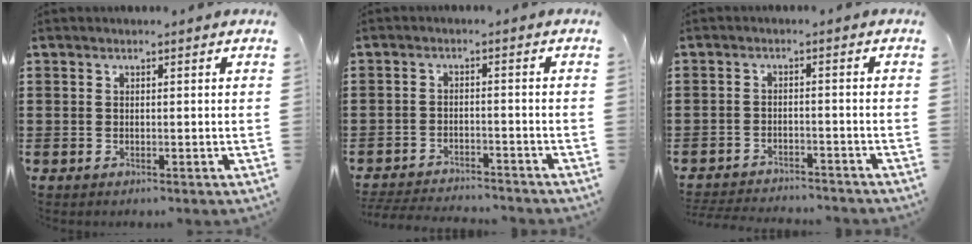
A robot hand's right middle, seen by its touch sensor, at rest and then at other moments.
{"total": 3.6, "force": [-3.5, 0.2, 0.4], "torque": [-0.018, -0.004, -0.076]}
{"total": 3.0, "force": [-3.0, 0.1, 0.1], "torque": [-0.008, -0.004, -0.063]}